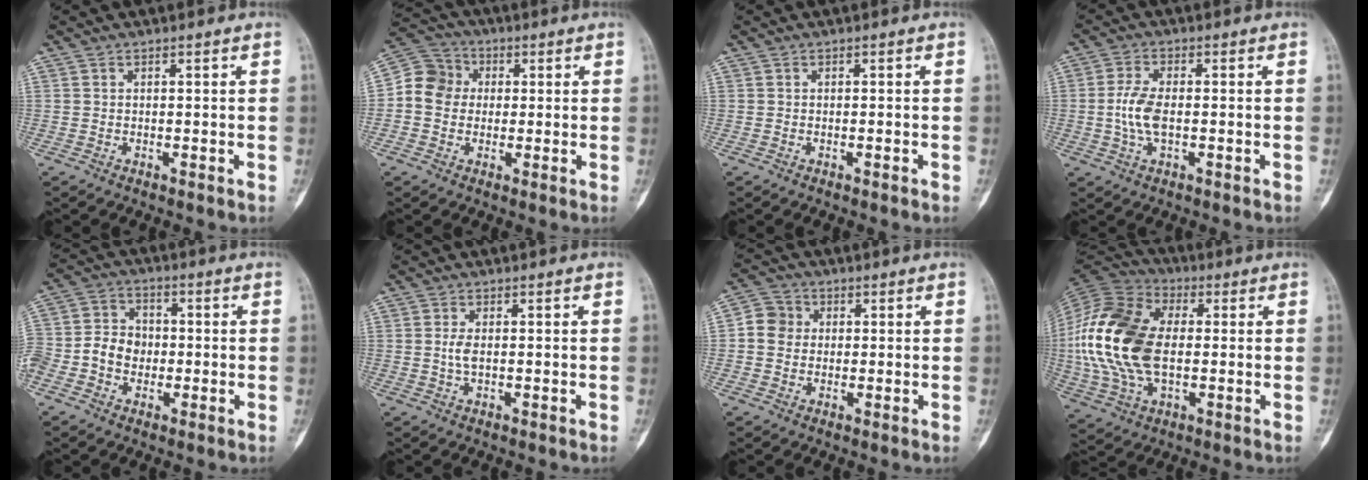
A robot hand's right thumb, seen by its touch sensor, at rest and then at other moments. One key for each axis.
{"total": 8.5, "fx": 0.2, "fy": 7.7, "fz": 3.6, "tx": -0.048, "ty": 0.024, "tz": -0.010}
{"total": 0.5, "fx": -0.3, "fy": 0.1, "fz": 0.4, "tx": -0.011, "ty": 0.001, "tz": -0.002}
{"total": 6.1, "fx": -0.6, "fy": 2.9, "fz": 5.4, "tx": -0.121, "ty": 0.007, "tz": -0.013}
{"total": 11.7, "fx": -2.0, "fy": 9.6, "fz": 6.3, "tx": -0.118, "ty": 0.033, "tz": -0.040}
{"total": 2.1, "fx": 0.0, "fy": 0.9, "fz": 1.9, "tx": -0.043, "ty": 0.000, "tz": 0.001}
{"total": 5.3, "fx": 0.4, "fy": 4.9, "fz": 1.9, "tx": -0.015, "ty": 0.010, "tz": -0.003}
{"total": 21.4, "fx": 0.3, "fy": 12.8, "fz": 17.1, "tx": -0.368, "ty": 0.008, "tz": 0.006}